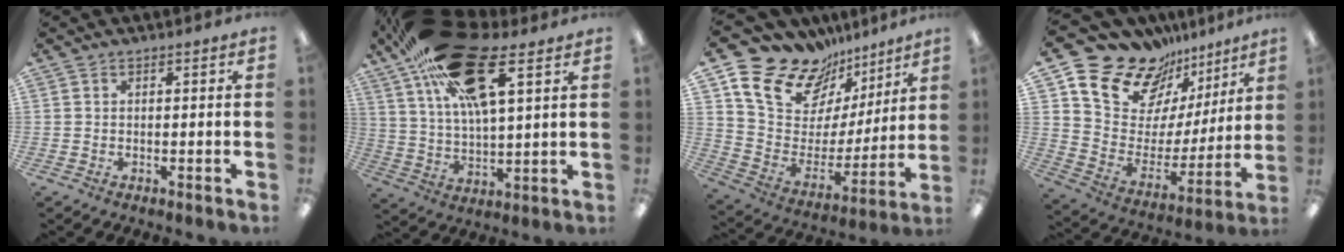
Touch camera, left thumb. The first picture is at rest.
{"total": 26.4, "force": [13.7, 10.8, 19.9], "torque": [-0.354, -0.037, 0.230]}
{"total": 17.3, "force": [12.8, 10.5, 5.2], "torque": [-0.111, -0.099, 0.237]}
{"total": 16.9, "force": [13.3, 9.7, 4.0], "torque": [-0.097, -0.110, 0.243]}